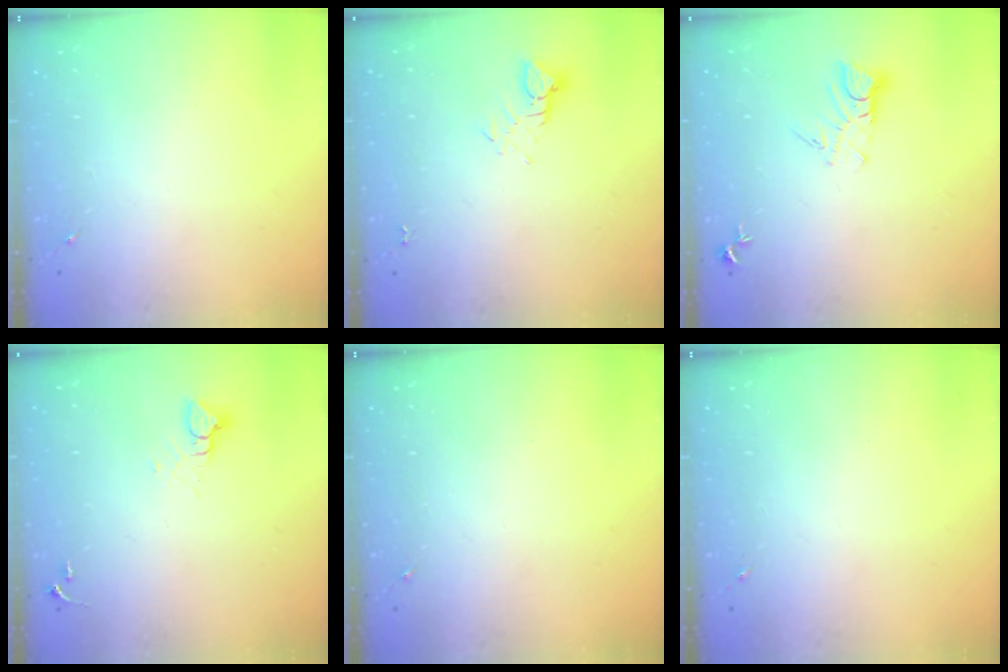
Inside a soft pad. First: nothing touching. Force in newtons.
{"total": 3.1, "press": 3.1, "slide": 0.3}
{"total": 5.9, "press": 5.9, "slide": 0.5}
{"total": 3.6, "press": 3.6, "slide": 0.2}
{"total": 0.0}
{"total": 0.0}